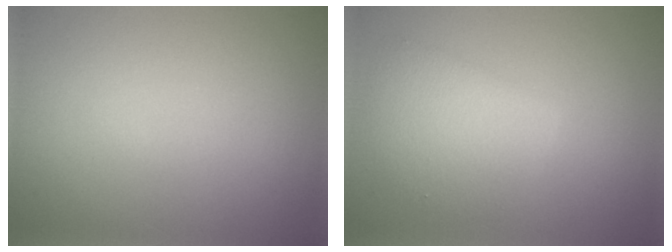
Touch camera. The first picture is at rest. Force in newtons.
{"total": 3.9, "press": 3.9, "slide": 0.1}